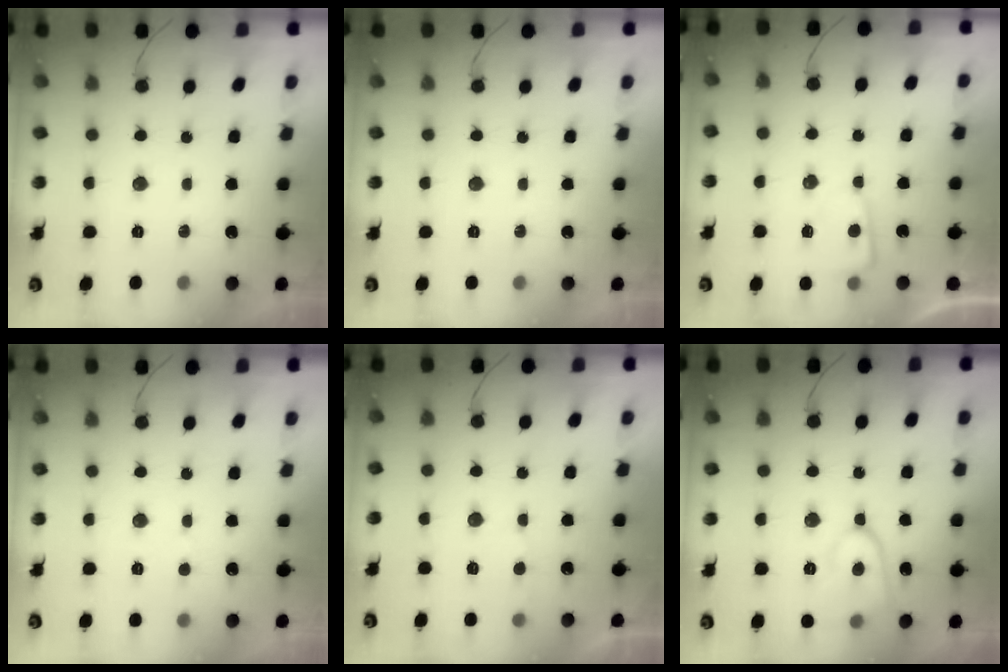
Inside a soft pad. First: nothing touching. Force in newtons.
{"total": 0.0}
{"total": 3.2, "press": 3.2, "slide": 0.4}
{"total": 2.5, "press": 2.5, "slide": 0.2}
{"total": 2.3, "press": 2.3, "slide": 0.2}
{"total": 10.5, "press": 10.4, "slide": 1.3}